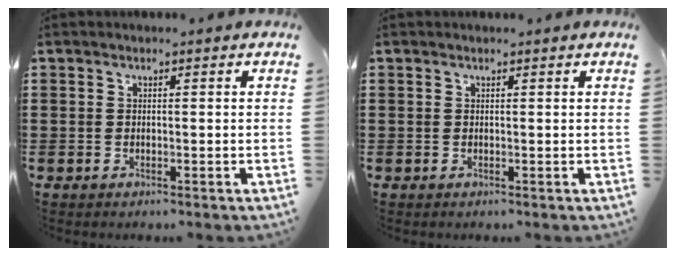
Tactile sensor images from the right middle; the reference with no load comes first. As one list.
[{"total": 0.0}]